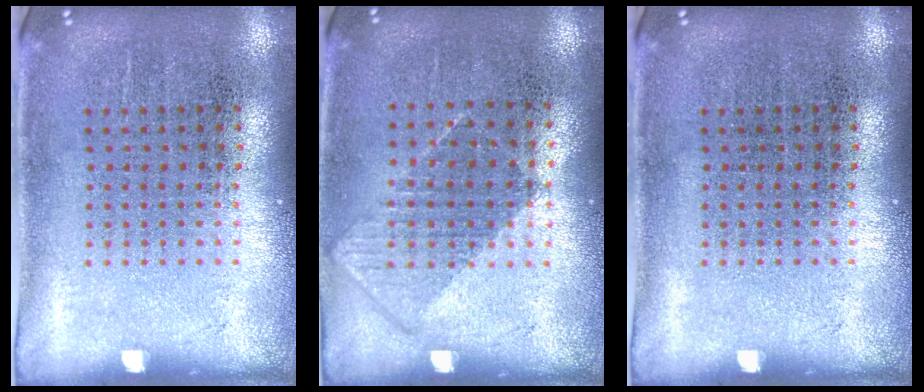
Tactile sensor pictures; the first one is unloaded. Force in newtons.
{"total": 0.8, "press": 0.7, "slide": 0.4}
{"total": 0.0}